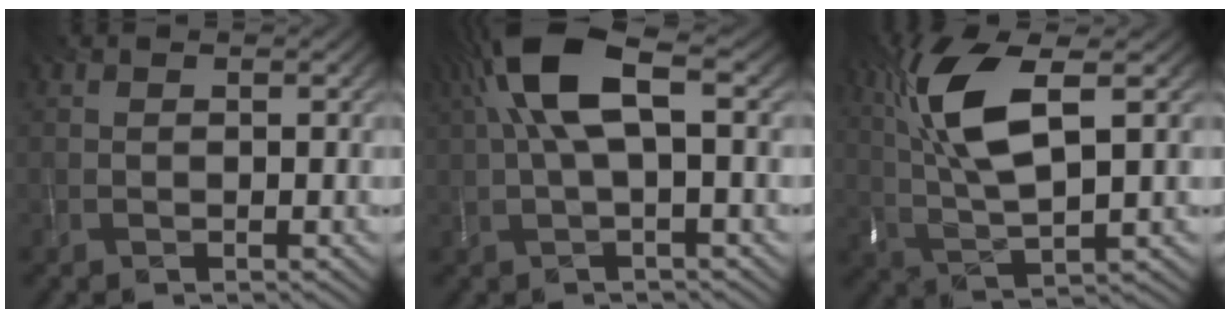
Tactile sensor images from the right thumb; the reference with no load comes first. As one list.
[{"total": 9.6, "force": [2.5, 2.8, 8.8], "torque": [-0.189, 0.026, 0.042]}, {"total": 11.0, "force": [3.4, 3.5, 9.8], "torque": [-0.222, 0.014, 0.068]}]